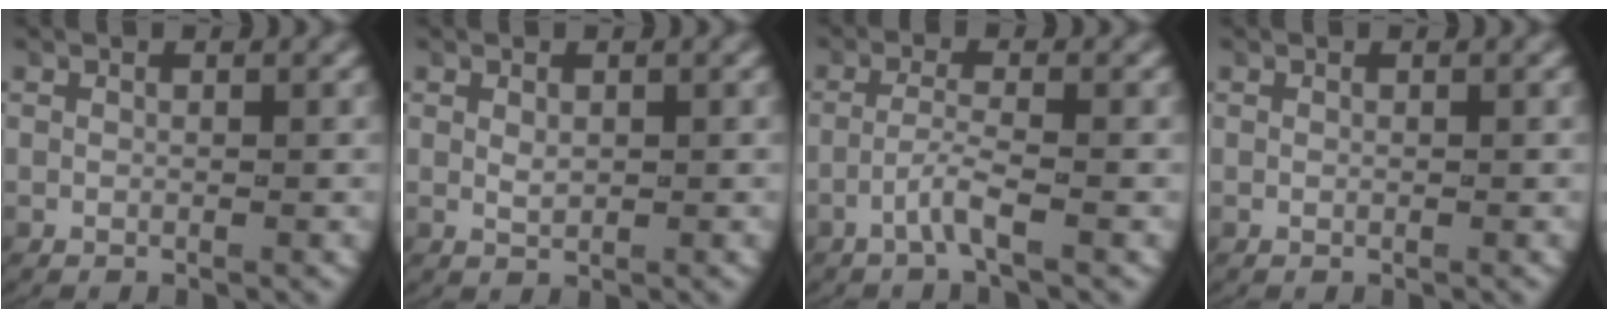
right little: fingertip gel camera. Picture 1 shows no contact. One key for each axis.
{"total": 0.9, "fx": 0.2, "fy": 0.5, "fz": 0.7, "tx": -0.021, "ty": -0.007, "tz": 0.012}
{"total": 2.3, "fx": -1.4, "fy": 0.0, "fz": 1.8, "tx": -0.042, "ty": -0.004, "tz": -0.025}
{"total": 0.0}